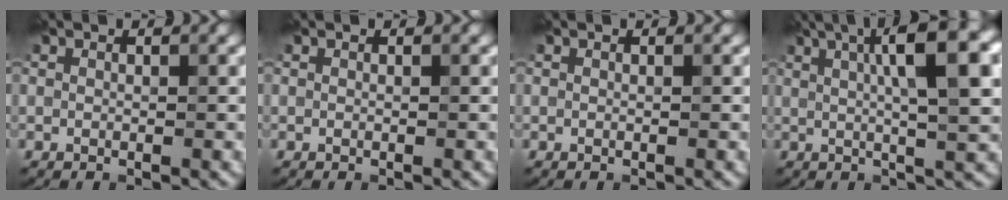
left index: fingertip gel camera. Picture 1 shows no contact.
{"total": 0.0}
{"total": 0.0}
{"total": 10.5, "force": [3.2, 2.4, 9.7], "torque": [-0.125, 0.014, 0.047]}